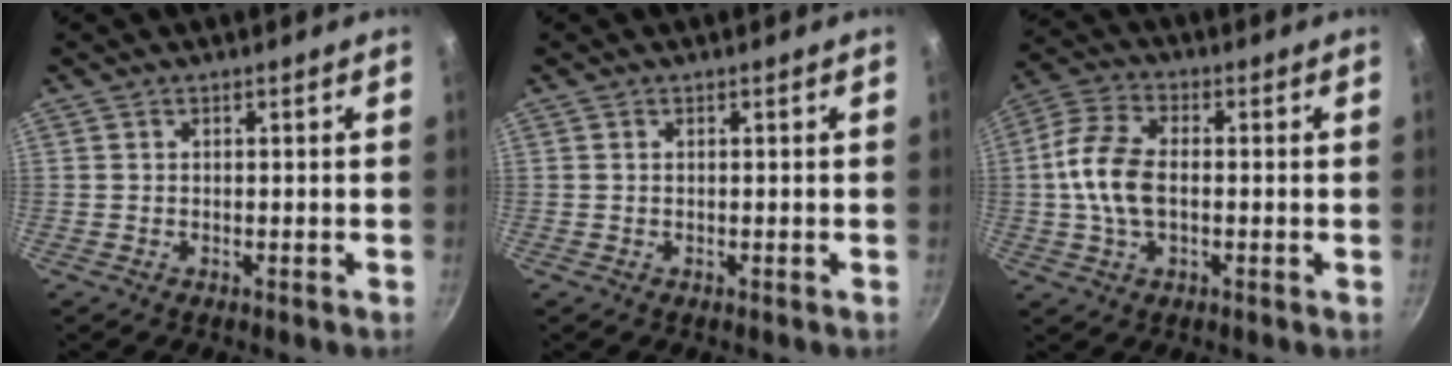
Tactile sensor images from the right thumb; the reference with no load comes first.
{"total": 0.0}
{"total": 10.4, "force": [-0.4, 6.1, 8.4], "torque": [-0.165, 0.024, -0.018]}